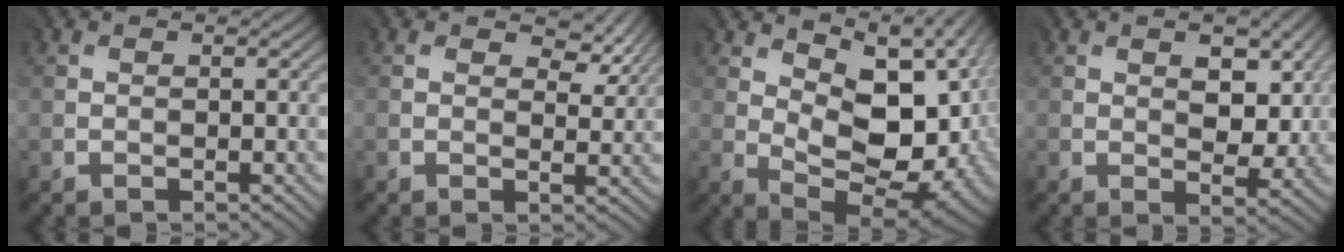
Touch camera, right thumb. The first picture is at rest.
{"total": 5.3, "force": [2.7, 2.9, 3.5], "torque": [-0.053, -0.006, 0.043]}
{"total": 15.8, "force": [3.0, 9.1, 12.6], "torque": [-0.176, 0.000, 0.087]}
{"total": 5.9, "force": [1.4, 3.5, 4.6], "torque": [-0.070, -0.009, 0.026]}